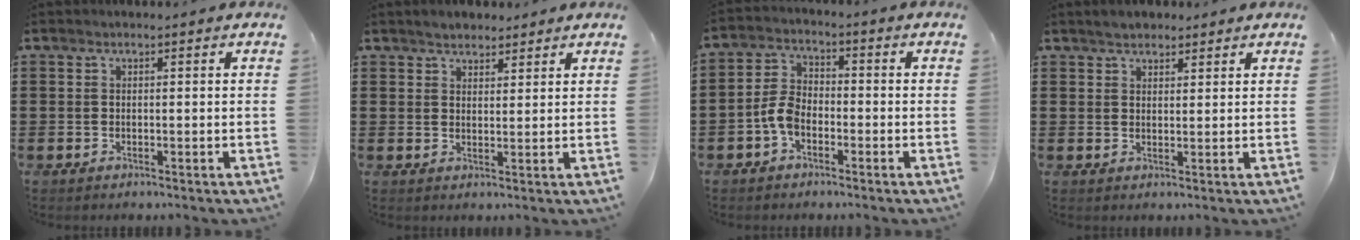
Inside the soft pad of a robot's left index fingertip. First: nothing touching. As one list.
[{"total": 2.5, "force": [2.3, 1.0, 0.1], "torque": [-0.009, 0.005, 0.044]}, {"total": 4.7, "force": [-2.1, 2.8, 3.1], "torque": [-0.083, 0.004, -0.047]}, {"total": 2.5, "force": [2.3, 1.0, 0.4], "torque": [-0.005, 0.003, 0.042]}]